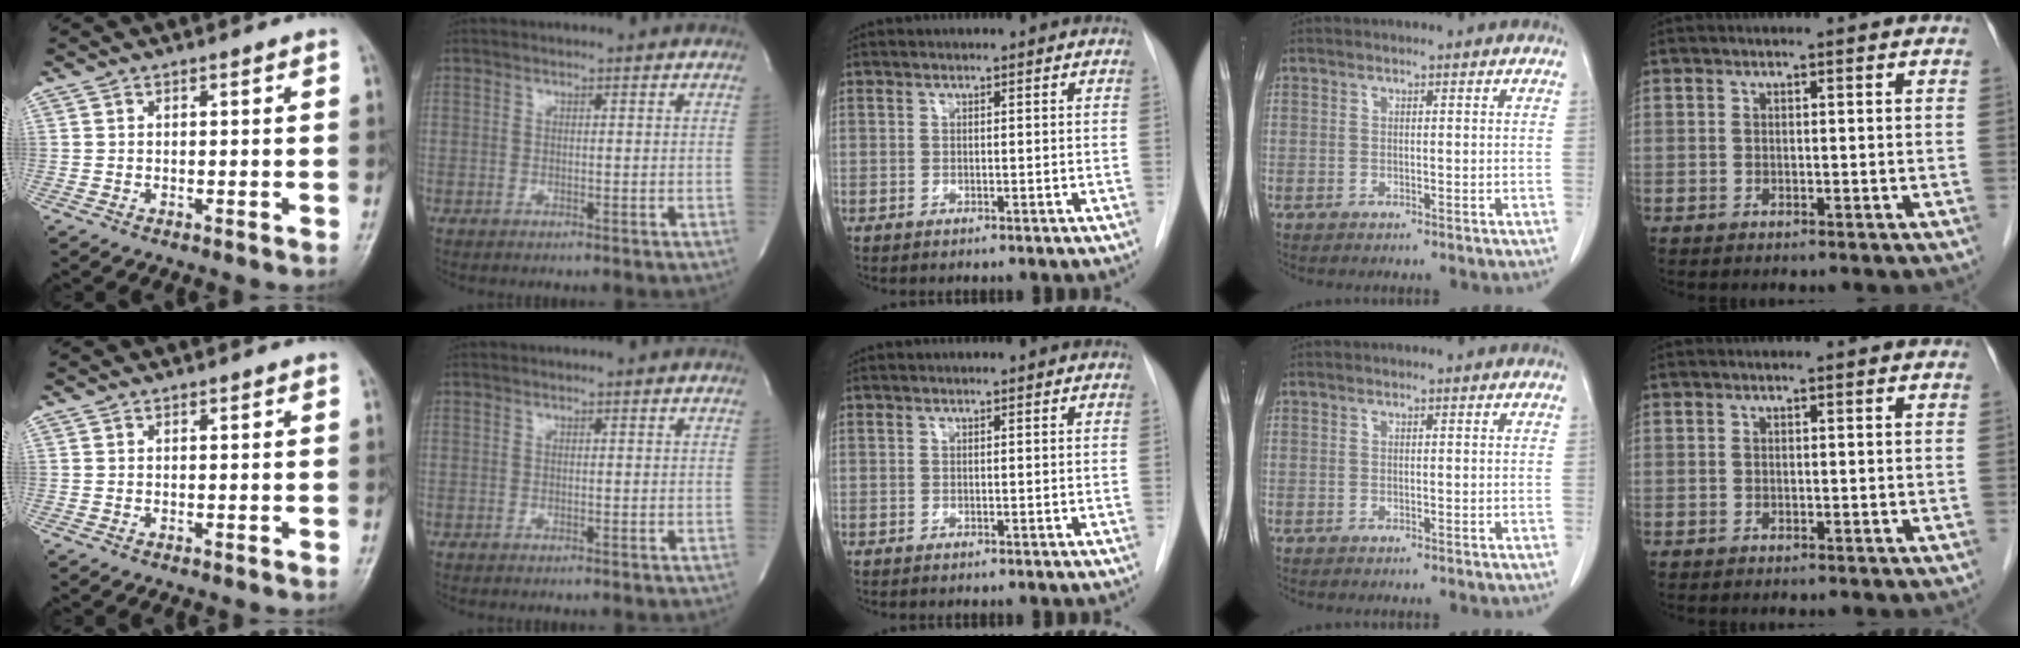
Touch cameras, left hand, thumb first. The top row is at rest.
{}